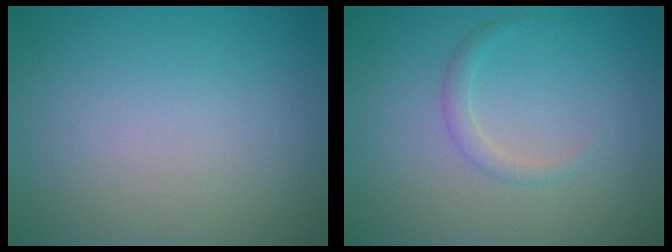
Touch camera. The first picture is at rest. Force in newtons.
{"total": 1.2, "press": 1.2, "slide": 0.1}